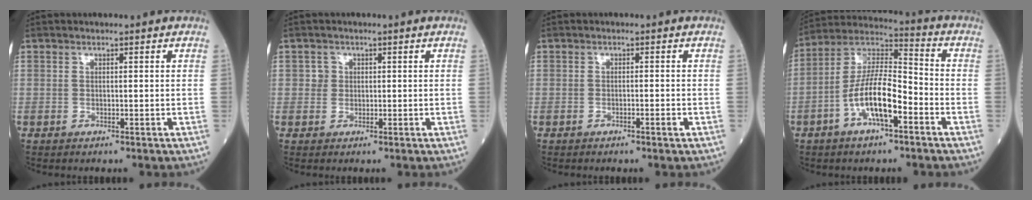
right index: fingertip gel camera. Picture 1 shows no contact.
{"total": 1.4, "force": [0.1, 1.4, 0.1], "torque": [0.008, 0.004, -0.001]}
{"total": 1.0, "force": [-0.7, 0.0, 0.8], "torque": [-0.015, 0.001, -0.010]}
{"total": 11.8, "force": [-4.5, 3.3, 10.4], "torque": [-0.207, 0.016, -0.086]}